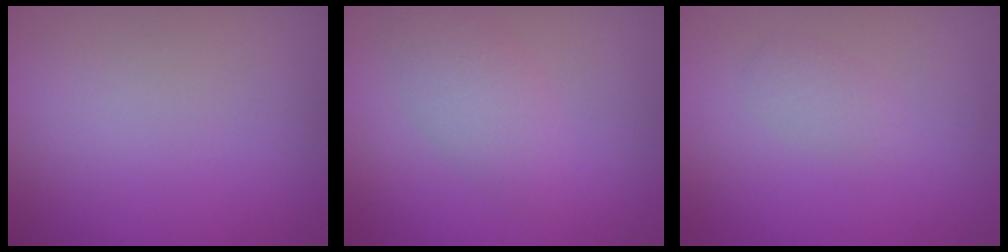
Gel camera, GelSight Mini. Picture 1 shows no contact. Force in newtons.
{"total": 3.0, "press": 3.0, "slide": 0.0}
{"total": 1.2, "press": 1.2, "slide": 0.0}